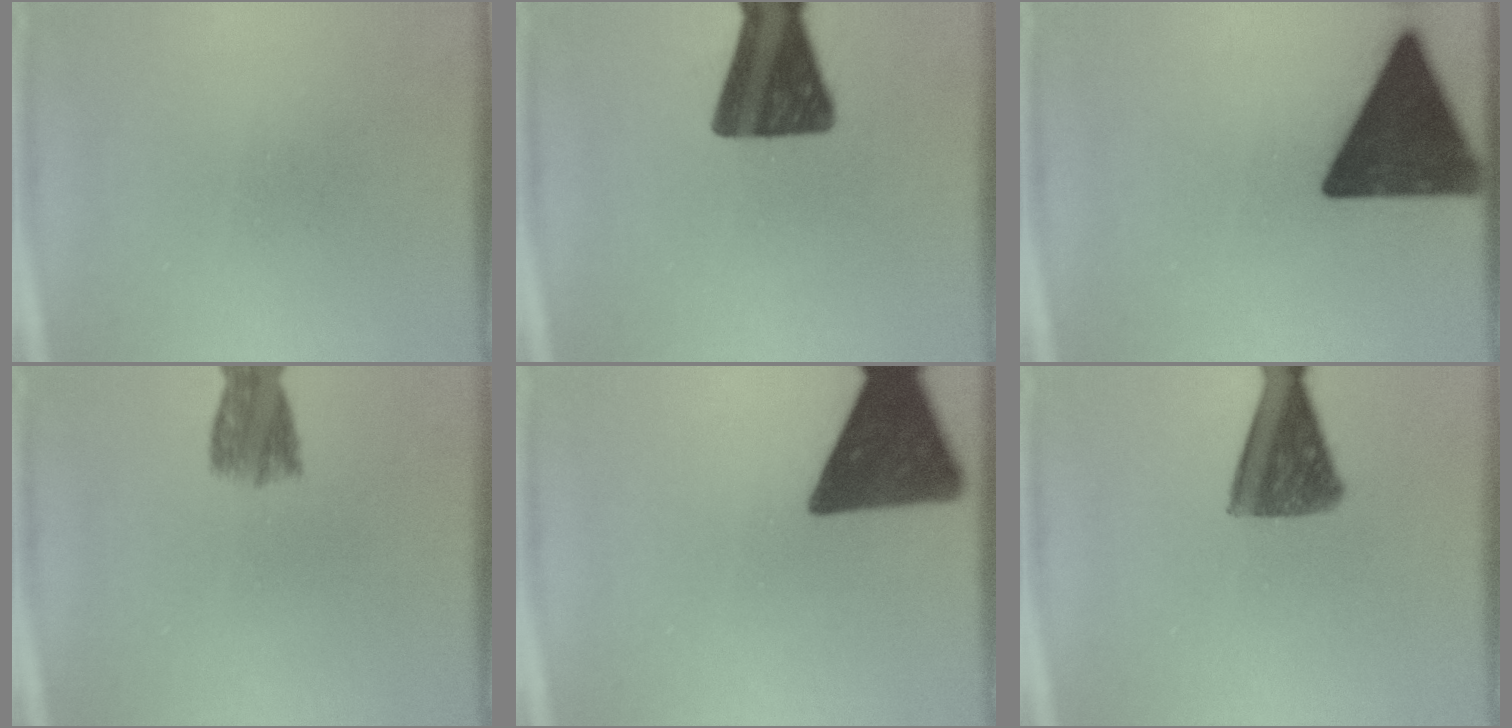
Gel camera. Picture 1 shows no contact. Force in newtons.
{"total": 16.4}
{"total": 18.0}
{"total": 5.2}
{"total": 15.9}
{"total": 10.9}